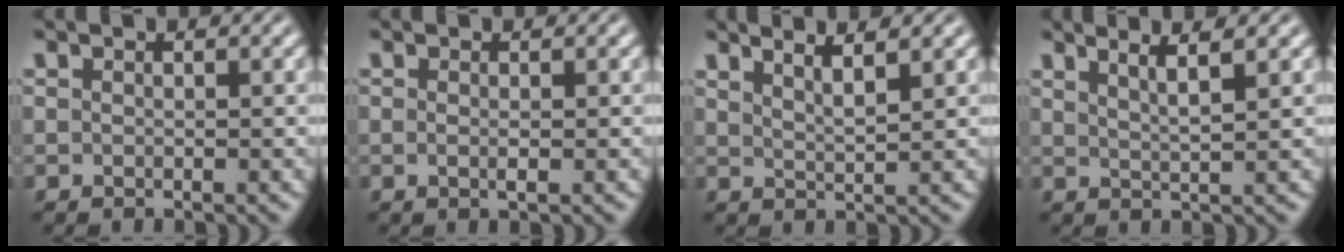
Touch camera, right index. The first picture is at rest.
{"total": 0.8, "force": [-0.3, -0.4, 0.7], "torque": [-0.012, -0.006, -0.002]}
{"total": 3.1, "force": [2.5, -0.3, 1.8], "torque": [-0.021, -0.003, 0.047]}
{"total": 3.2, "force": [2.4, -0.4, 2.2], "torque": [-0.026, -0.001, 0.046]}